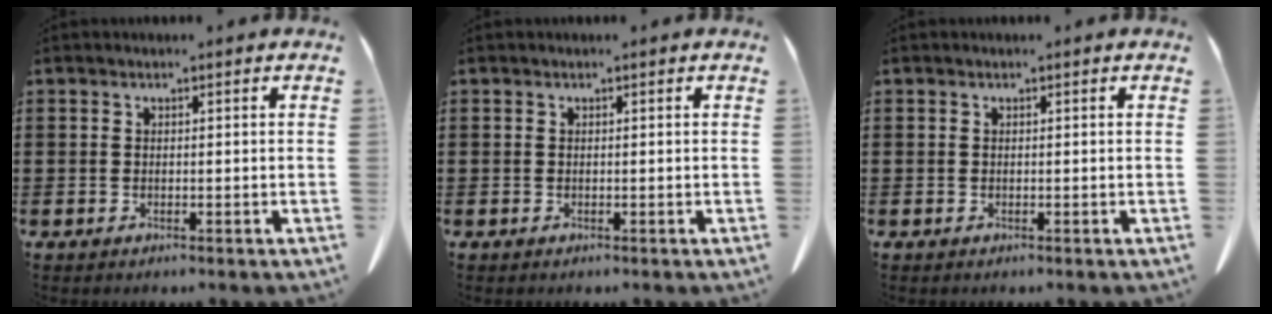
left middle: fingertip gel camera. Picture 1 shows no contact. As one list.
[{"total": 0.0}, {"total": 0.0}]